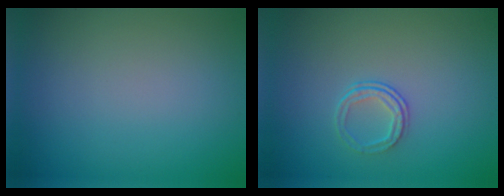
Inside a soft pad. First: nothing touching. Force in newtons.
{"total": 1.7, "press": 1.1, "slide": 1.4}